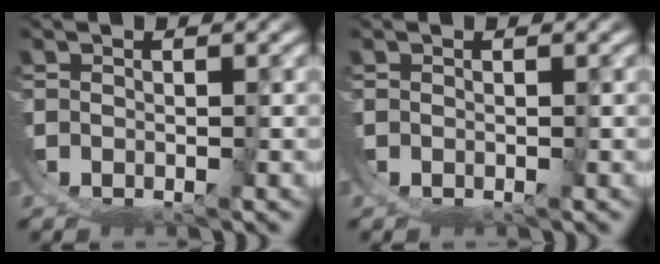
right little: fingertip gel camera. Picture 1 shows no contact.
{"total": 0.0}